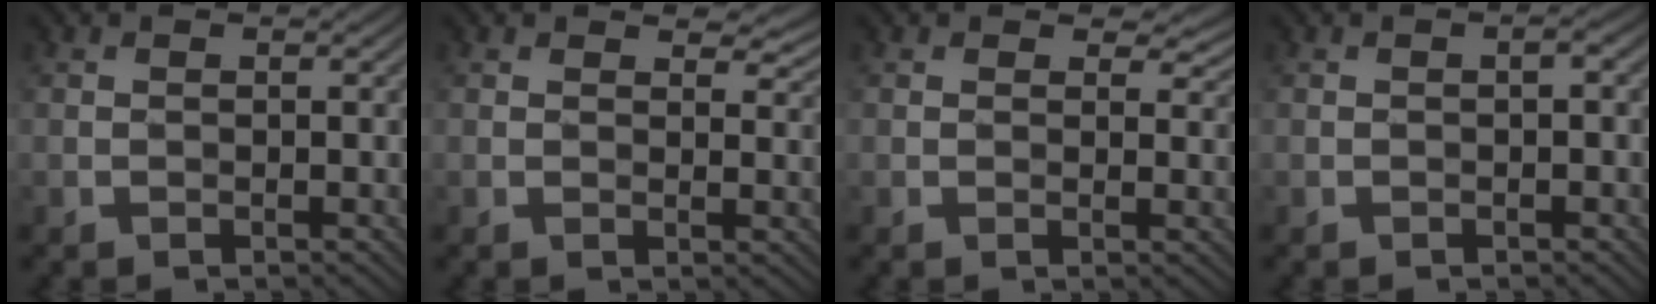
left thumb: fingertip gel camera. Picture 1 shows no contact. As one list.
[{"total": 4.3, "force": [2.9, 1.9, 2.6], "torque": [-0.034, -0.003, 0.047]}, {"total": 3.9, "force": [2.3, 2.1, 2.4], "torque": [-0.034, -0.005, 0.034]}, {"total": 1.0, "force": [-0.4, 0.2, 0.9], "torque": [-0.016, 0.005, -0.005]}]